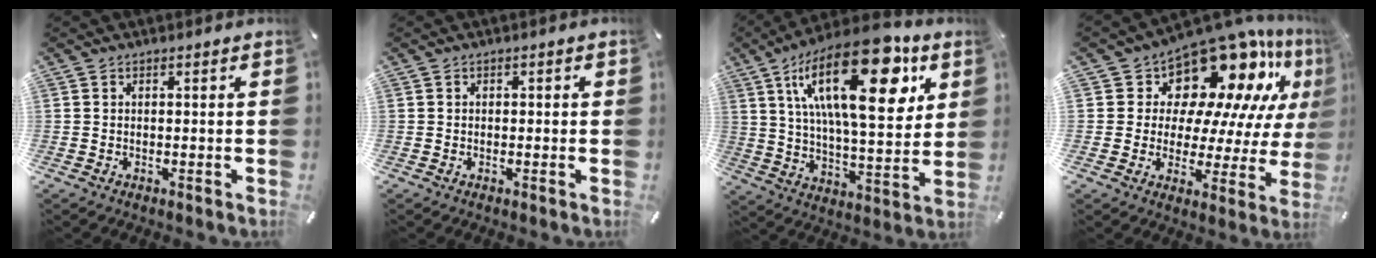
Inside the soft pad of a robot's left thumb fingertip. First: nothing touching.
{"total": 0.7, "force": [-0.2, 0.6, 0.3], "torque": [-0.004, 0.003, -0.005]}
{"total": 27.5, "force": [12.2, 11.0, 22.0], "torque": [-0.385, -0.055, 0.186]}
{"total": 15.3, "force": [11.9, 7.5, 6.0], "torque": [-0.087, -0.122, 0.198]}